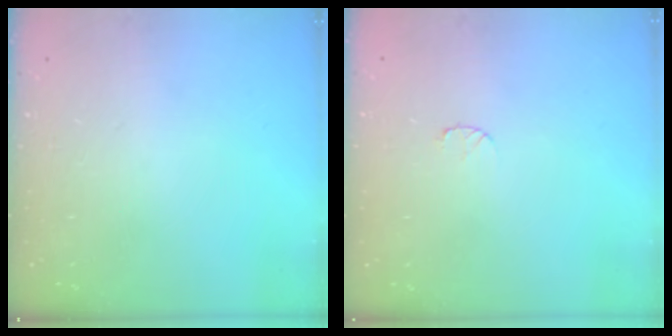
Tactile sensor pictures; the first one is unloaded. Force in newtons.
{"total": 3.1, "press": 3.0, "slide": 0.3}